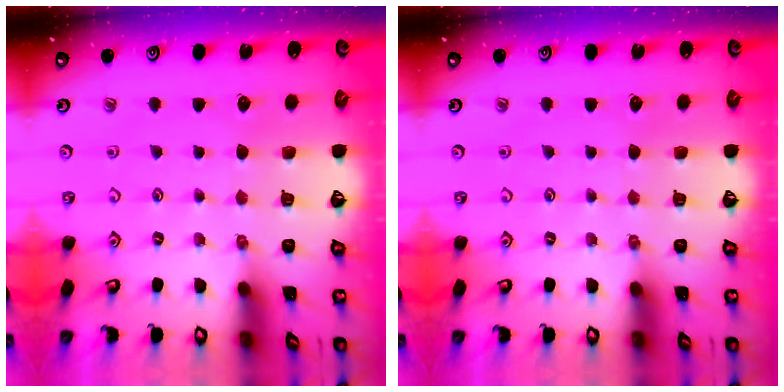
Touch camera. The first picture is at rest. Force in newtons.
{"total": 0.0}